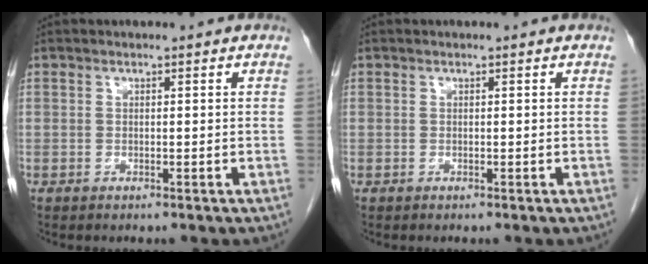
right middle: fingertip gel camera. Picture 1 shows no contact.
{"total": 0.0}